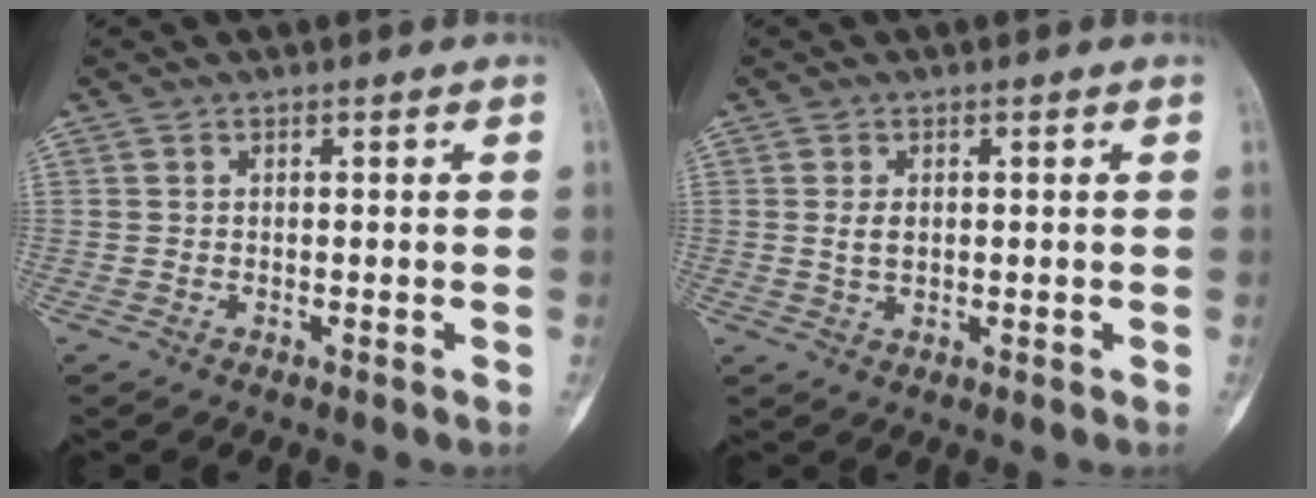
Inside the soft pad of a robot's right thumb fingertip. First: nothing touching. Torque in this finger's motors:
{"motor_torque": [0.66, 0.56, 0.17, -0.03, 0.01]}